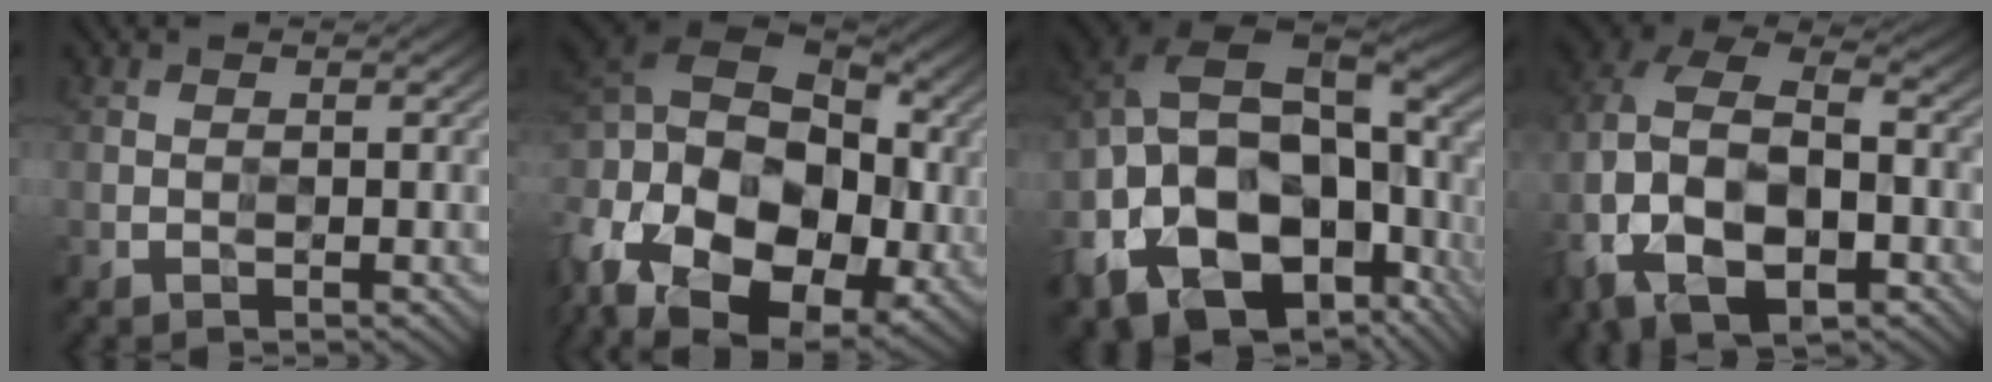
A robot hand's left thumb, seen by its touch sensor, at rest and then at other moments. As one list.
[{"total": 20.1, "force": [-3.7, 14.7, 13.1], "torque": [-0.288, 0.017, -0.057]}, {"total": 20.4, "force": [-5.9, 13.5, 14.1], "torque": [-0.317, -0.050, -0.065]}, {"total": 16.5, "force": [-4.1, 11.4, 11.1], "torque": [-0.268, -0.030, -0.055]}]